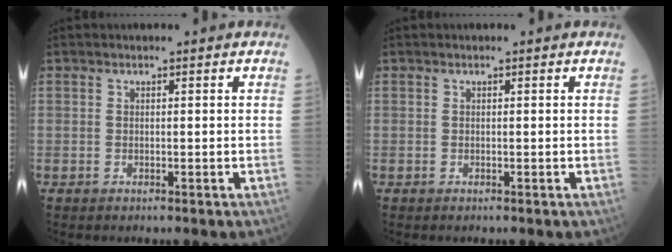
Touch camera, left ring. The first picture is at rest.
{"total": 0.0}